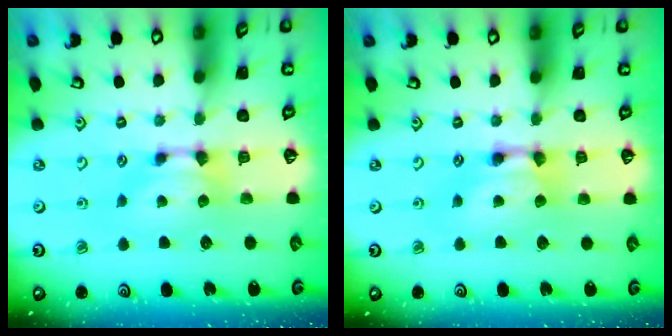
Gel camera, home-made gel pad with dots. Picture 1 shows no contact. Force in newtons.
{"total": 2.2, "press": 2.2, "slide": 0.1}